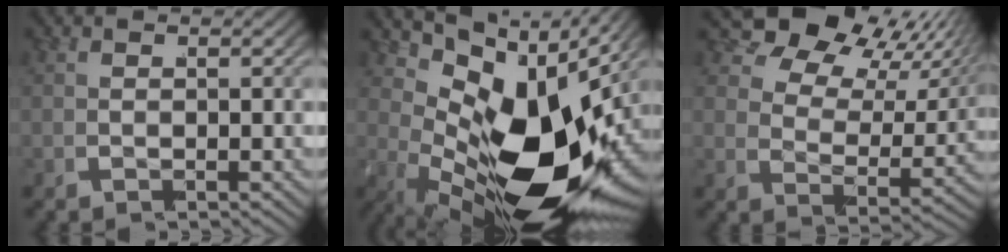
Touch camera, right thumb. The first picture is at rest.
{"total": 18.6, "force": [-0.8, 10.4, 15.4], "torque": [-0.250, -0.037, 0.002]}
{"total": 7.7, "force": [5.5, 3.4, 4.1], "torque": [-0.069, 0.016, 0.078]}